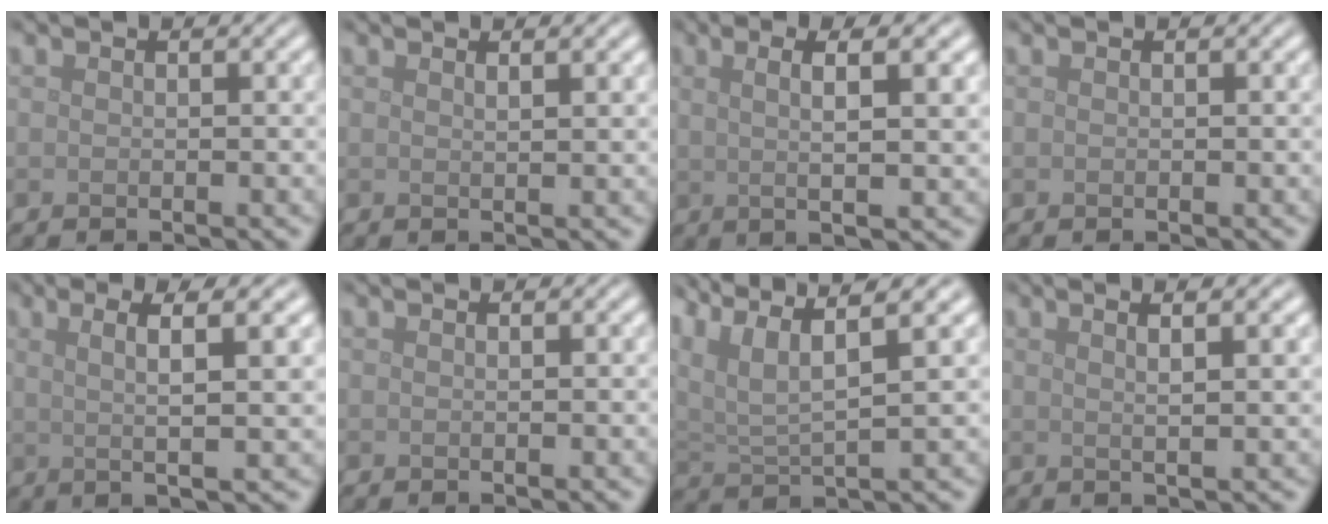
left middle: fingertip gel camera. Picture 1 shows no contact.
{"total": 1.1, "force": [0.8, 0.4, 0.7], "torque": [-0.002, 0.002, 0.009]}
{"total": 5.6, "force": [1.4, 1.2, 5.3], "torque": [-0.080, 0.006, 0.021]}
{"total": 0.0}
{"total": 5.9, "force": [1.7, 1.0, 5.6], "torque": [-0.087, 0.008, 0.028]}
{"total": 0.0}
{"total": 8.5, "force": [5.7, 2.4, 5.8], "torque": [-0.132, 0.020, 0.098]}
{"total": 4.3, "force": [2.1, 1.4, 3.5], "torque": [-0.026, 0.015, 0.005]}